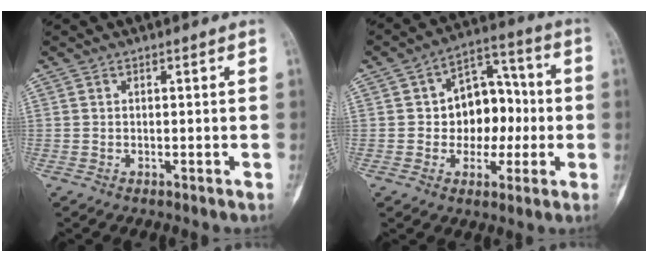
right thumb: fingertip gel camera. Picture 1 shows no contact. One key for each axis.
{"total": 12.7, "fx": -0.6, "fy": 9.3, "fz": 8.7, "tx": -0.066, "ty": 0.038, "tz": -0.012}